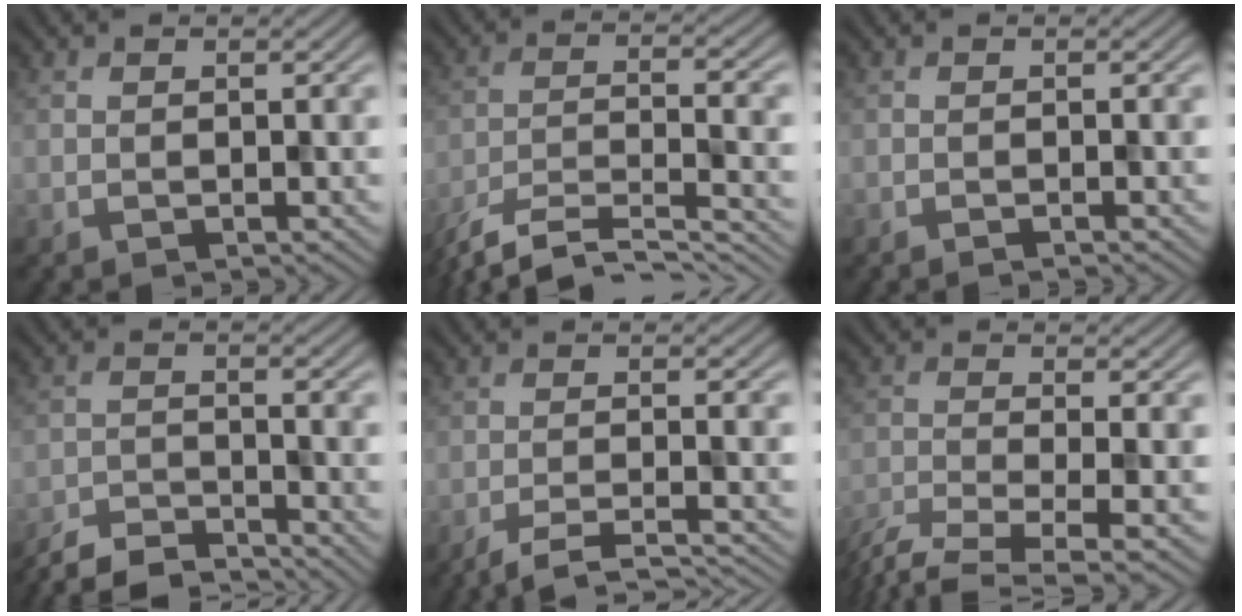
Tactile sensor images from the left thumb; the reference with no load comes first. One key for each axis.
{"total": 10.7, "fx": -8.9, "fy": 2.4, "fz": 5.4, "tx": -0.102, "ty": -0.003, "tz": -0.145}
{"total": 0.7, "fx": -0.6, "fy": 0.0, "fz": 0.4, "tx": -0.003, "ty": 0.001, "tz": -0.013}
{"total": 6.0, "fx": -5.7, "fy": 0.8, "fz": 1.8, "tx": -0.037, "ty": -0.002, "tz": -0.113}
{"total": 5.3, "fx": -4.2, "fy": 0.7, "fz": 3.1, "tx": -0.052, "ty": 0.002, "tz": -0.078}
{"total": 7.1, "fx": -4.9, "fy": 1.5, "fz": 4.8, "tx": -0.093, "ty": -0.020, "tz": -0.089}